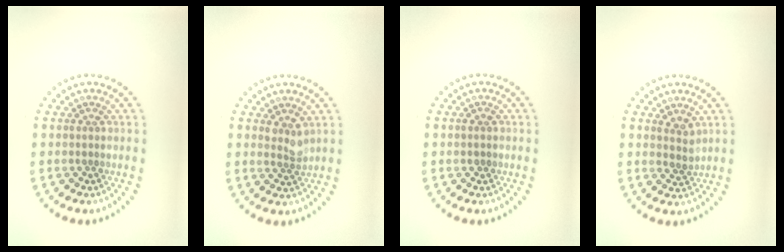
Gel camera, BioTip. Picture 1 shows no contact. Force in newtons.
{"total": 1.5, "press": 1.2, "slide": 0.9}
{"total": 0.8, "press": 0.8, "slide": 0.1}
{"total": 1.6, "press": 1.2, "slide": 1.1}